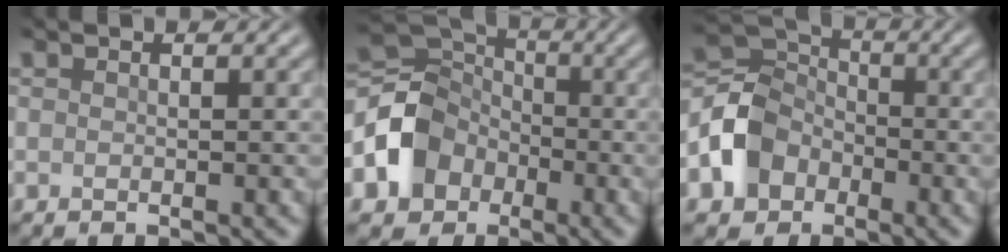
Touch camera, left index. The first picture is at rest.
{"total": 5.4, "force": [-2.1, 4.6, 1.9], "torque": [-0.035, 0.005, -0.054]}
{"total": 5.1, "force": [-2.3, 4.1, 1.9], "torque": [-0.038, 0.007, -0.061]}